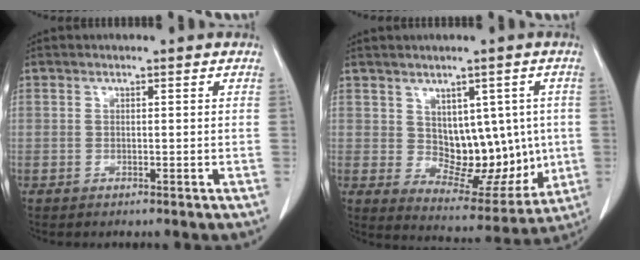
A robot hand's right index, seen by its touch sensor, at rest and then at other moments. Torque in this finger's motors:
{"motor_torque": [0.30, 0.11, 0.22, 0.02]}